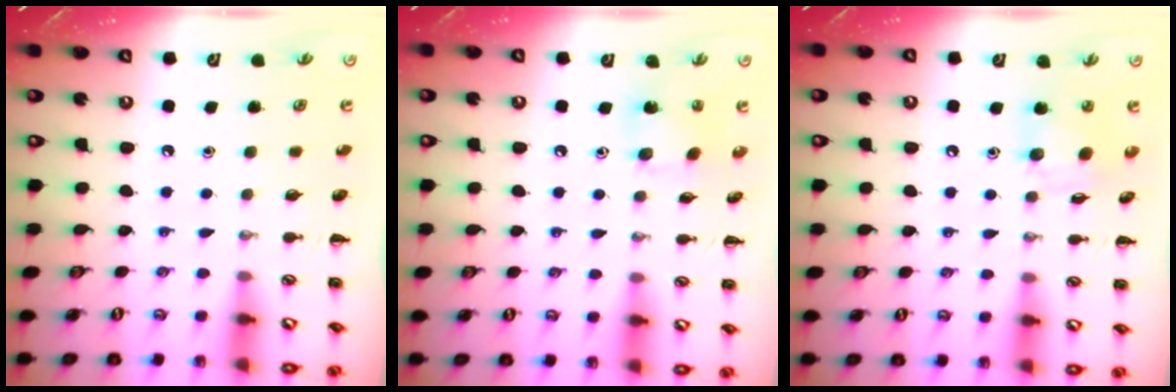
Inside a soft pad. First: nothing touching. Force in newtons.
{"total": 4.5, "press": 4.4, "slide": 1.0}
{"total": 7.4, "press": 7.3, "slide": 0.9}